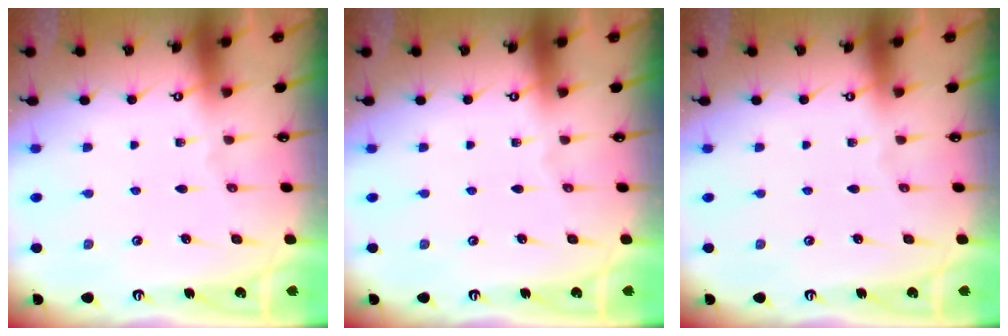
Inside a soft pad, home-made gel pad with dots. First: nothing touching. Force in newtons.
{"total": 0.0}
{"total": 0.0}